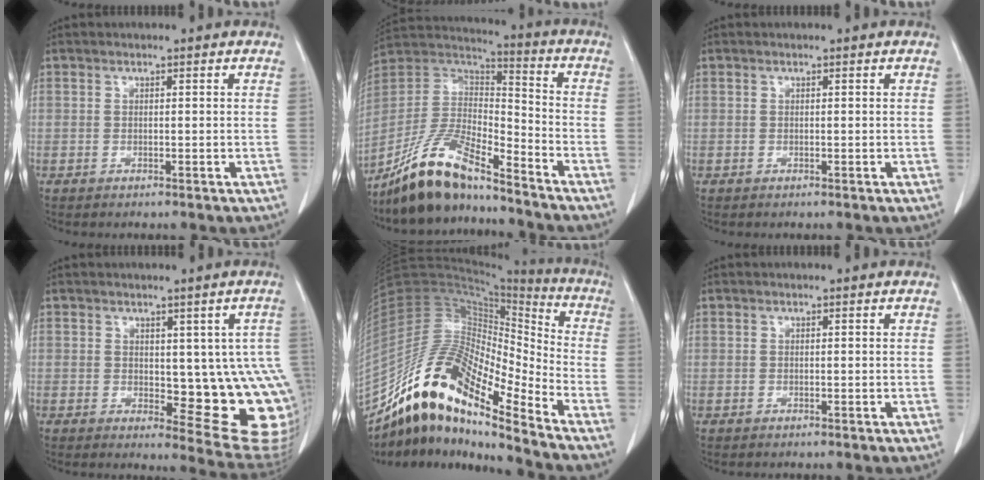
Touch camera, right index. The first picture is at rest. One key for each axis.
{"total": 14.4, "fx": -11.9, "fy": 2.9, "fz": 7.5, "tx": -0.150, "ty": 0.008, "tz": -0.226}
{"total": 0.0}
{"total": 12.6, "fx": -0.2, "fy": 5.0, "fz": 11.6, "tx": -0.104, "ty": -0.003, "tz": 0.009}
{"total": 18.1, "fx": -13.8, "fy": 3.2, "fz": 11.3, "tx": -0.213, "ty": 0.032, "tz": -0.250}
{"total": 0.0}